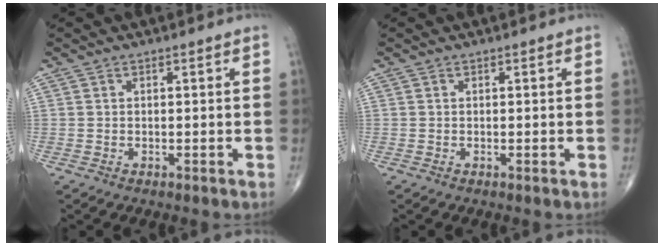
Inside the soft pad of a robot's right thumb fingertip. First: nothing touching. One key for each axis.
{"total": 0.0}